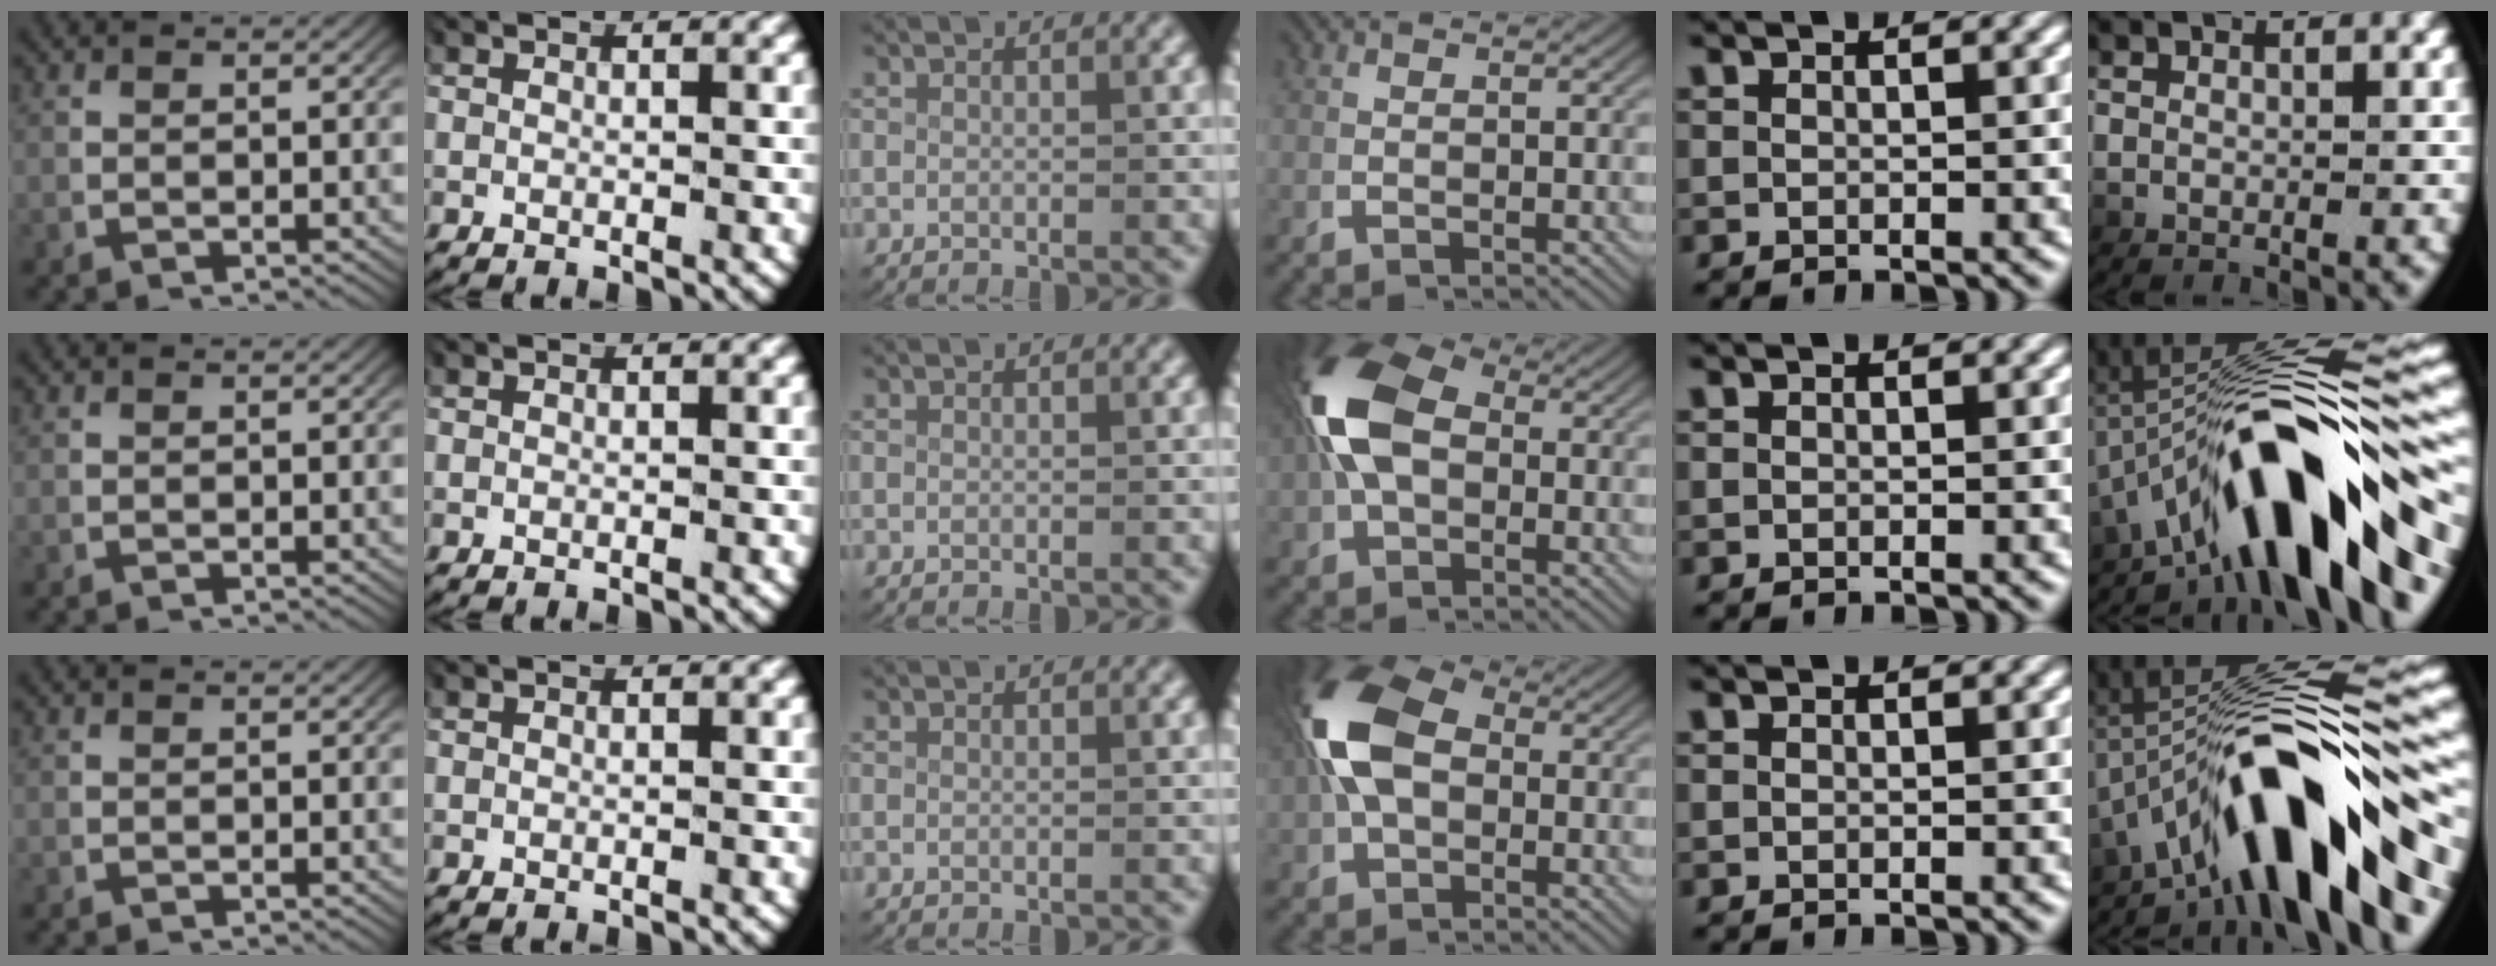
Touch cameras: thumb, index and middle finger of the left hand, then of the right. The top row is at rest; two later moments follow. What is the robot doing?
{"motion": "lift_and_place", "object": "fork"}